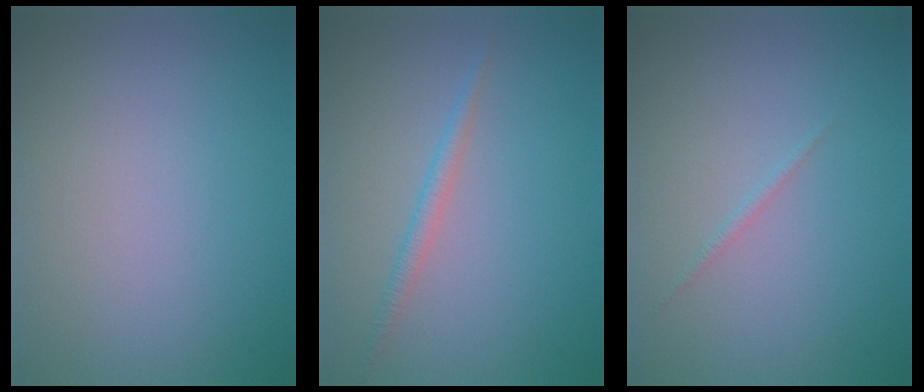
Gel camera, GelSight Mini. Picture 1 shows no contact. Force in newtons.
{"total": 1.4, "press": 1.4, "slide": 0.0}
{"total": 0.5, "press": 0.5, "slide": 0.0}